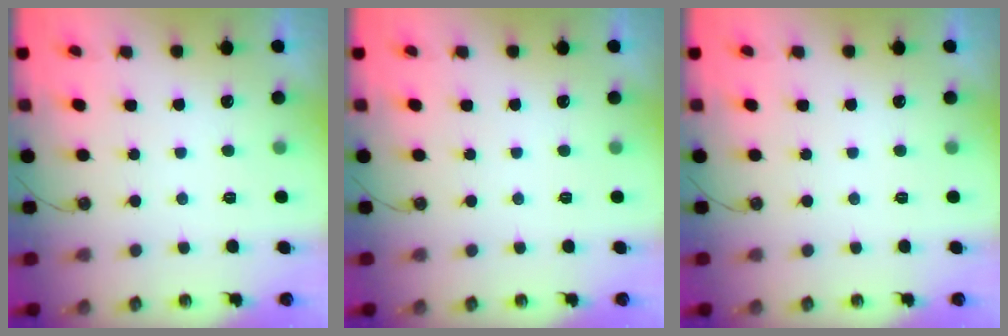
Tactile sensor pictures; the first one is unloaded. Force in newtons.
{"total": 0.0}
{"total": 0.0}